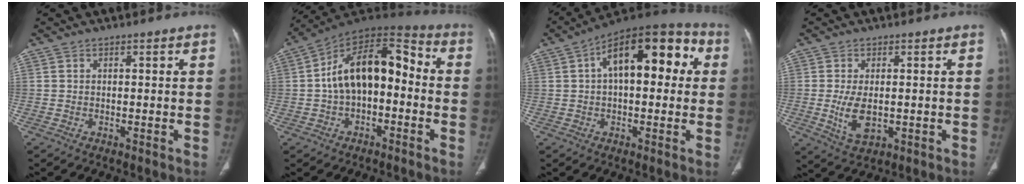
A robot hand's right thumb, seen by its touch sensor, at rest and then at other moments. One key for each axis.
{"total": 16.7, "fx": -0.8, "fy": 9.8, "fz": 13.5, "tx": -0.194, "ty": 0.056, "tz": -0.026}
{"total": 18.0, "fx": 4.0, "fy": 9.1, "fz": 15.1, "tx": -0.185, "ty": 0.043, "tz": 0.049}
{"total": 6.4, "fx": -0.7, "fy": 3.4, "fz": 5.4, "tx": -0.103, "ty": -0.013, "tz": -0.004}